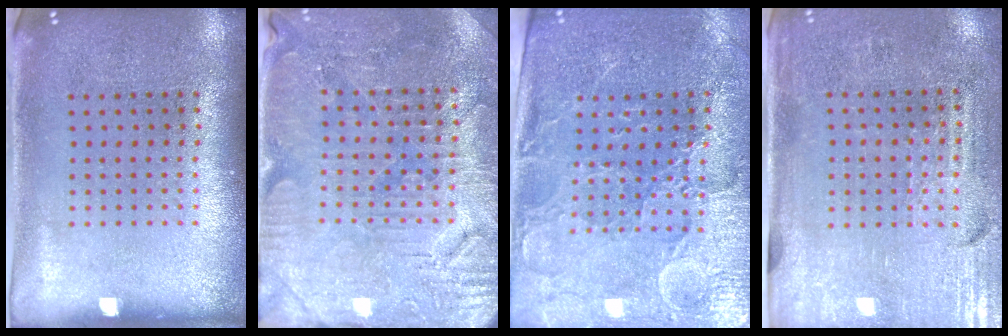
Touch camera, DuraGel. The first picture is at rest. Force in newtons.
{"total": 3.4, "press": 3.3, "slide": 0.4}
{"total": 3.5, "press": 3.3, "slide": 1.1}
{"total": 3.4, "press": 3.1, "slide": 1.4}